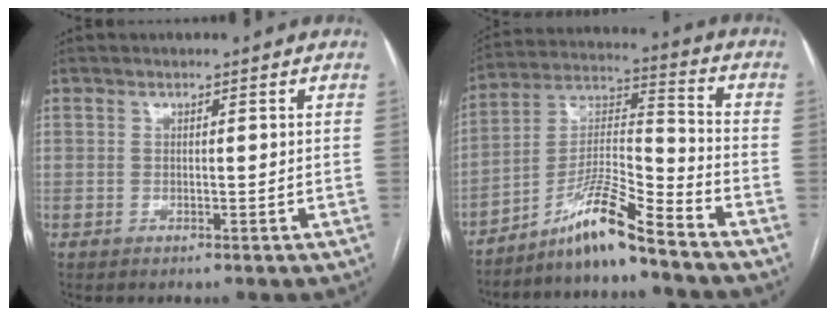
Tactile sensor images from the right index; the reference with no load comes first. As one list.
[{"total": 10.7, "force": [-8.5, -0.6, 6.4], "torque": [-0.125, 0.008, -0.154]}]